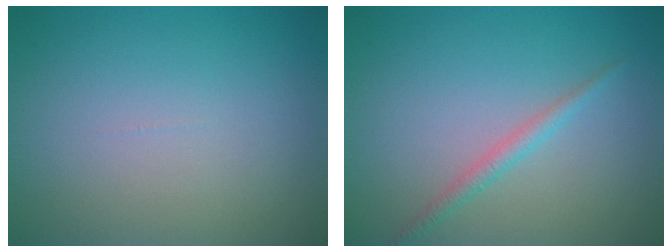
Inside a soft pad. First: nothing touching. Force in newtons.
{"total": 1.5, "press": 1.5, "slide": 0.0}